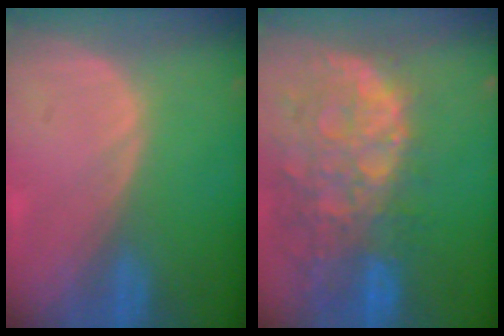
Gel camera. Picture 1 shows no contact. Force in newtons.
{"total": 13.8, "press": 11.1, "slide": 8.1}